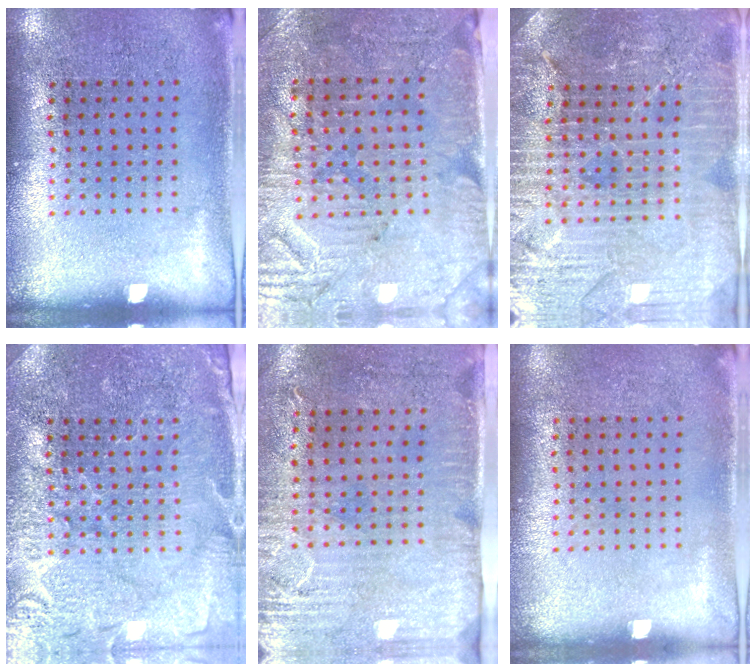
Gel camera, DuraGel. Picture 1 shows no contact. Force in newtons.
{"total": 3.3, "press": 3.1, "slide": 1.2}
{"total": 4.4, "press": 4.1, "slide": 1.5}
{"total": 3.8, "press": 3.7, "slide": 1.0}
{"total": 2.9, "press": 2.4, "slide": 1.6}
{"total": 0.0}